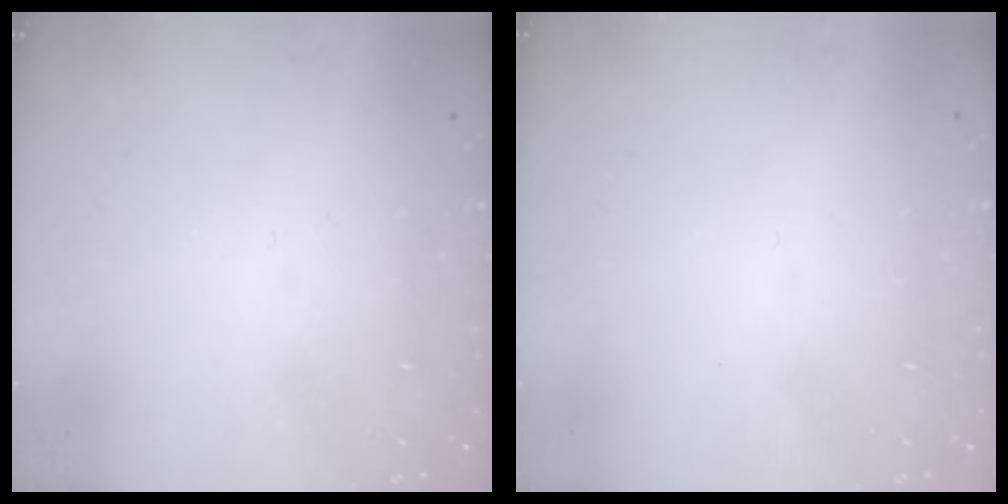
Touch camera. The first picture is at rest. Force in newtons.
{"total": 1.6, "press": 1.6, "slide": 0.1}